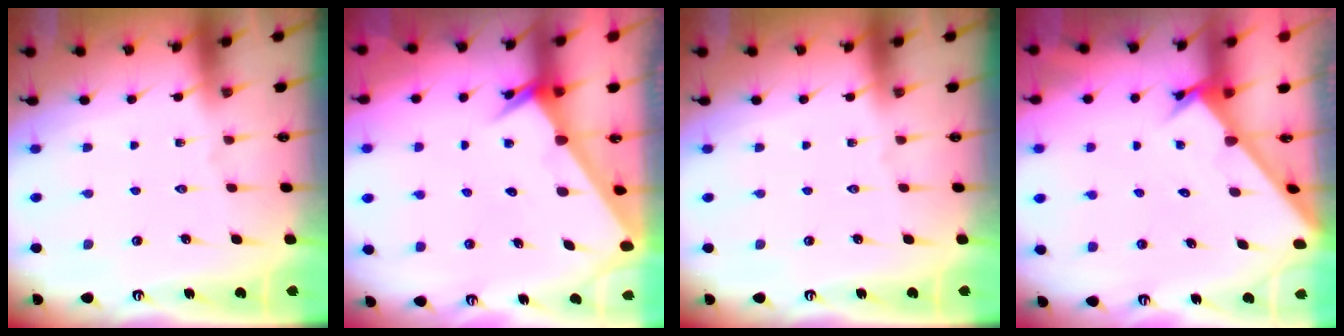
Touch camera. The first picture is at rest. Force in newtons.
{"total": 2.5, "press": 2.5, "slide": 0.1}
{"total": 0.0}
{"total": 2.4, "press": 2.4, "slide": 0.1}